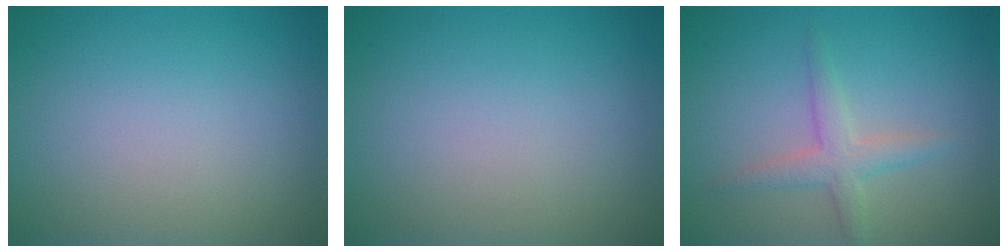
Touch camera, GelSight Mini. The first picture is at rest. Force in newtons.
{"total": 0.0}
{"total": 2.5, "press": 2.5, "slide": 0.1}